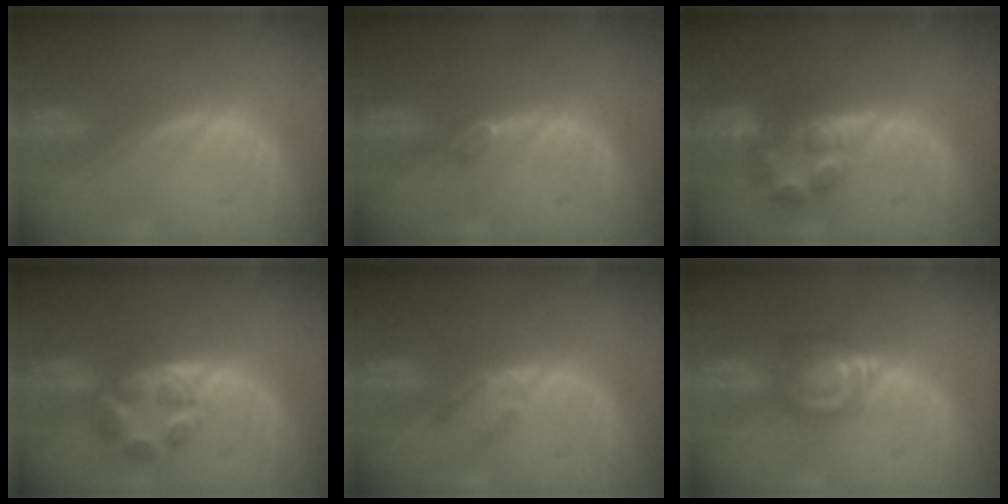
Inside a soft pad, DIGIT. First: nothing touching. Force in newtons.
{"total": 1.2, "press": 1.2, "slide": 0.4}
{"total": 6.9, "press": 6.0, "slide": 3.4}
{"total": 6.7, "press": 5.7, "slide": 3.5}
{"total": 2.0, "press": 1.8, "slide": 0.9}
{"total": 6.0, "press": 5.9, "slide": 1.0}